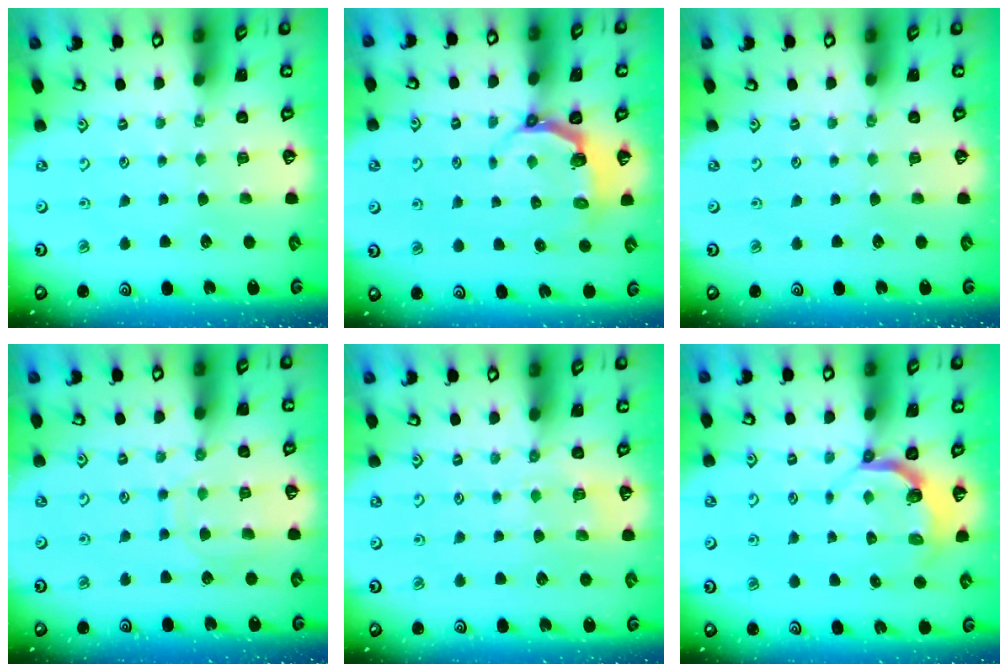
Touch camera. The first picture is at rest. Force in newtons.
{"total": 4.1, "press": 3.0, "slide": 2.9}
{"total": 0.0}
{"total": 9.2, "press": 9.2, "slide": 0.7}
{"total": 5.4, "press": 5.3, "slide": 1.1}
{"total": 4.6, "press": 3.1, "slide": 3.3}